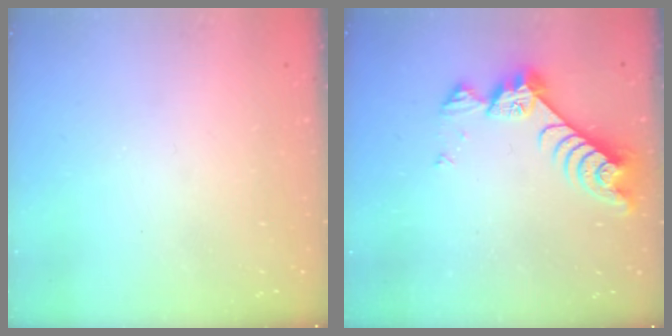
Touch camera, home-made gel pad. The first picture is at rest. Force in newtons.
{"total": 7.4, "press": 7.3, "slide": 0.9}